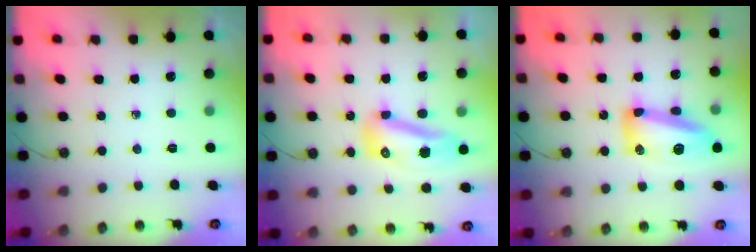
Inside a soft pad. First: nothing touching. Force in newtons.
{"total": 10.6, "press": 10.6, "slide": 0.8}
{"total": 14.3, "press": 14.2, "slide": 1.3}